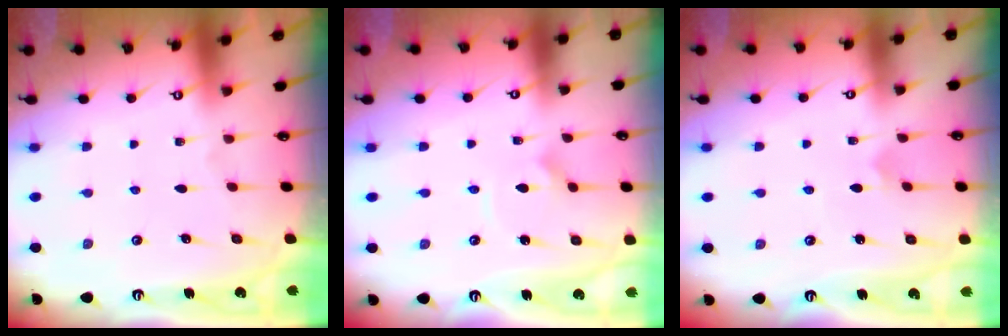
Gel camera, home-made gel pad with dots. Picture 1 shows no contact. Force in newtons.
{"total": 2.4, "press": 2.4, "slide": 0.2}
{"total": 3.0, "press": 3.0, "slide": 0.2}